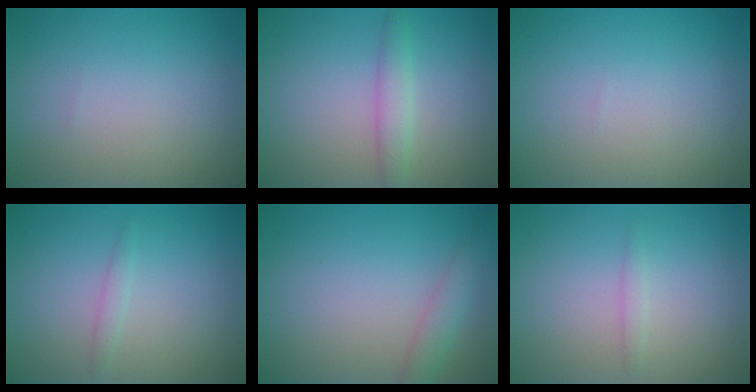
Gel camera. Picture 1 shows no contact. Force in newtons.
{"total": 2.1, "press": 2.1, "slide": 0.0}
{"total": 0.0}
{"total": 0.9, "press": 0.9, "slide": 0.1}
{"total": 2.0, "press": 2.0, "slide": 0.0}
{"total": 0.8, "press": 0.8, "slide": 0.0}